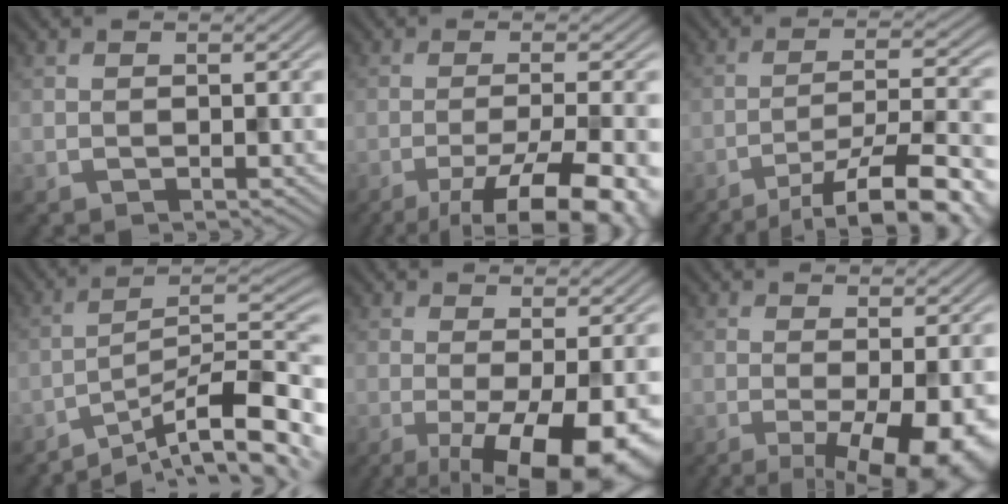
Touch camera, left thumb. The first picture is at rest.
{"total": 11.0, "force": [-6.2, 2.3, 8.8], "torque": [-0.144, -0.001, -0.087]}
{"total": 14.2, "force": [-10.1, 3.1, 9.5], "torque": [-0.137, -0.004, -0.136]}
{"total": 13.8, "force": [-9.7, 2.5, 9.5], "torque": [-0.143, 0.009, -0.161]}
{"total": 10.6, "force": [-3.3, 3.1, 9.6], "torque": [-0.134, -0.002, -0.040]}
{"total": 8.7, "force": [-2.7, 2.3, 7.9], "torque": [-0.117, -0.009, -0.031]}